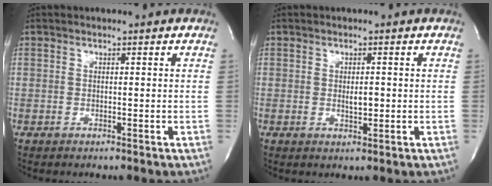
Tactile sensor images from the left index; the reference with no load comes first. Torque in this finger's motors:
{"motor_torque": [0.07, 0.04, 0.01, 0.01]}